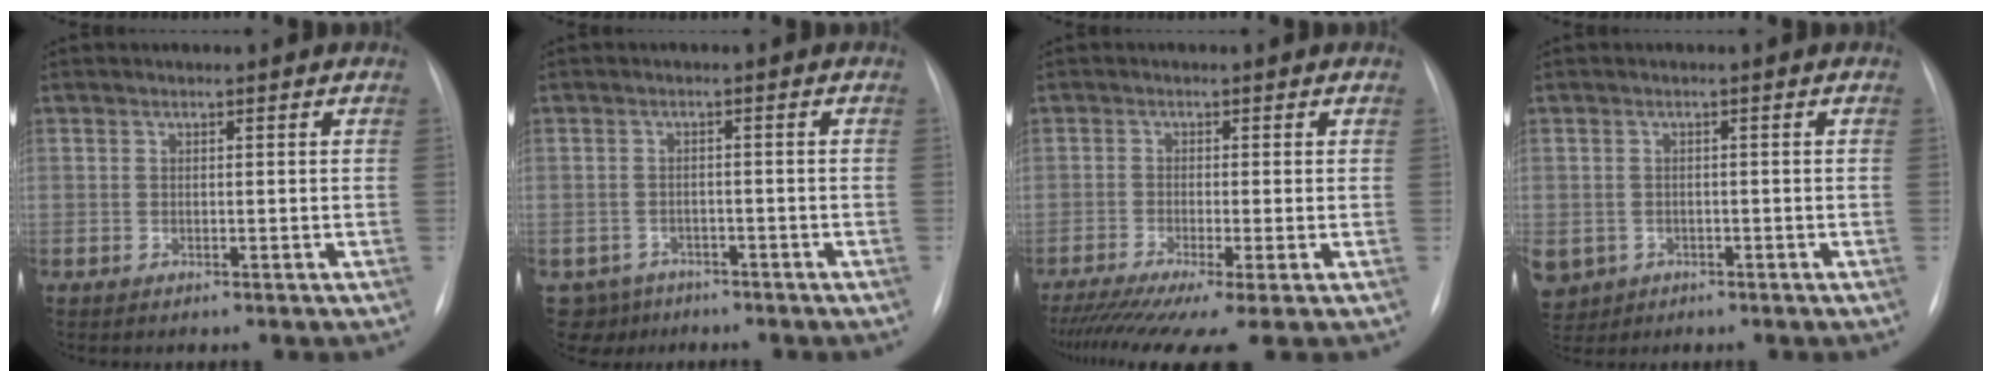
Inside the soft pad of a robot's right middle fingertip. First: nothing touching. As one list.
[{"total": 4.4, "force": [-3.2, 3.0, -0.3], "torque": [0.012, 0.004, -0.048]}, {"total": 10.6, "force": [-7.8, 0.5, 7.2], "torque": [-0.113, -0.024, -0.127]}, {"total": 7.2, "force": [-3.2, 6.1, 2.2], "torque": [-0.066, 0.001, -0.043]}]